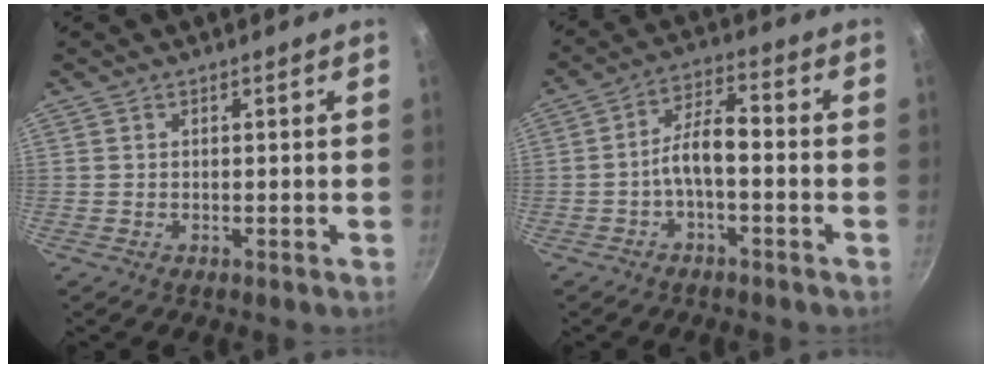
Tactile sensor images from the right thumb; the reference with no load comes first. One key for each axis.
{"total": 7.1, "fx": -1.6, "fy": 3.0, "fz": 6.2, "tx": -0.113, "ty": 0.039, "tz": -0.034}